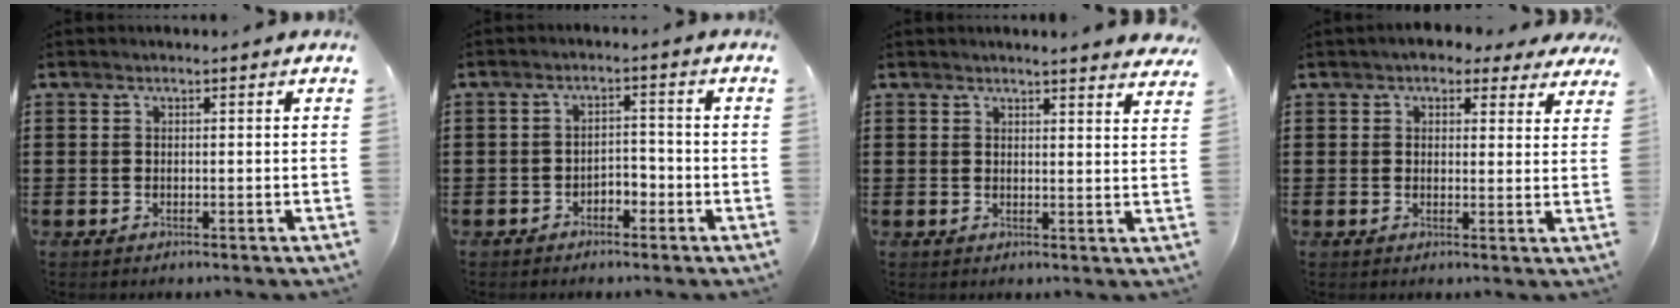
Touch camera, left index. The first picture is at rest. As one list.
[{"total": 2.5, "force": [-2.2, 1.1, 0.6], "torque": [-0.018, 0.004, -0.049]}, {"total": 2.6, "force": [2.5, -0.5, 0.5], "torque": [-0.017, -0.009, 0.047]}, {"total": 3.6, "force": [3.0, 1.5, 1.5], "torque": [-0.031, -0.002, 0.052]}]